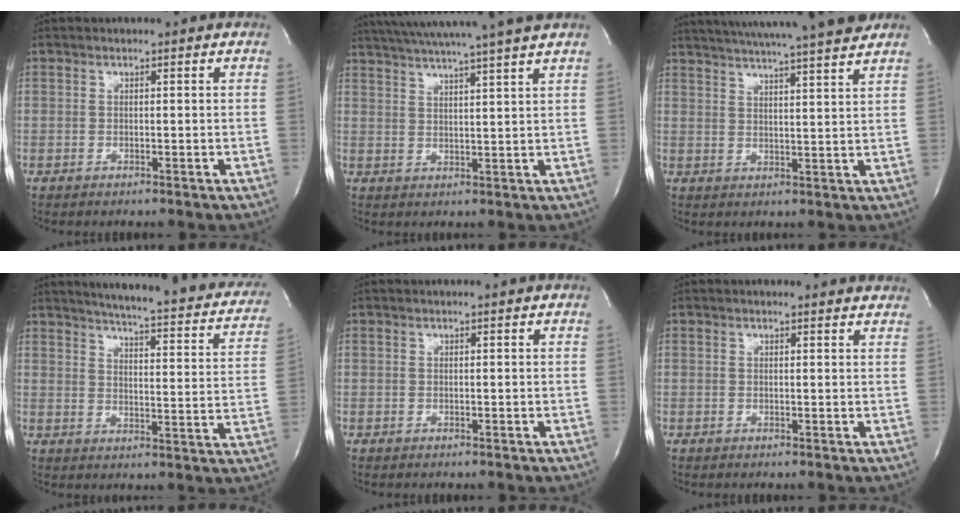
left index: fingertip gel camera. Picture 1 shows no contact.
{"total": 15.7, "force": [13.7, -1.7, 7.5], "torque": [-0.134, -0.006, 0.192]}
{"total": 18.6, "force": [16.6, -0.5, 8.4], "torque": [-0.144, -0.006, 0.226]}
{"total": 26.2, "force": [22.7, 4.1, 12.4], "torque": [-0.174, -0.052, 0.260]}
{"total": 0.8, "force": [0.7, -0.2, 0.3], "torque": [-0.008, 0.000, 0.015]}
{"total": 5.7, "force": [5.5, 0.7, 1.2], "torque": [-0.010, -0.001, 0.041]}